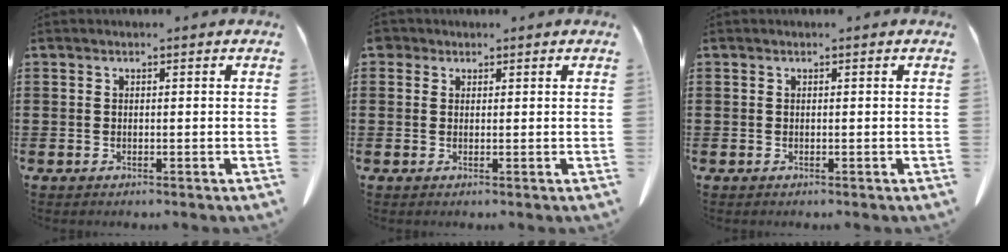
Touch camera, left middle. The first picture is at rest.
{"total": 1.2, "force": [0.8, 0.9, 0.3], "torque": [-0.011, 0.004, 0.016]}
{"total": 0.0}